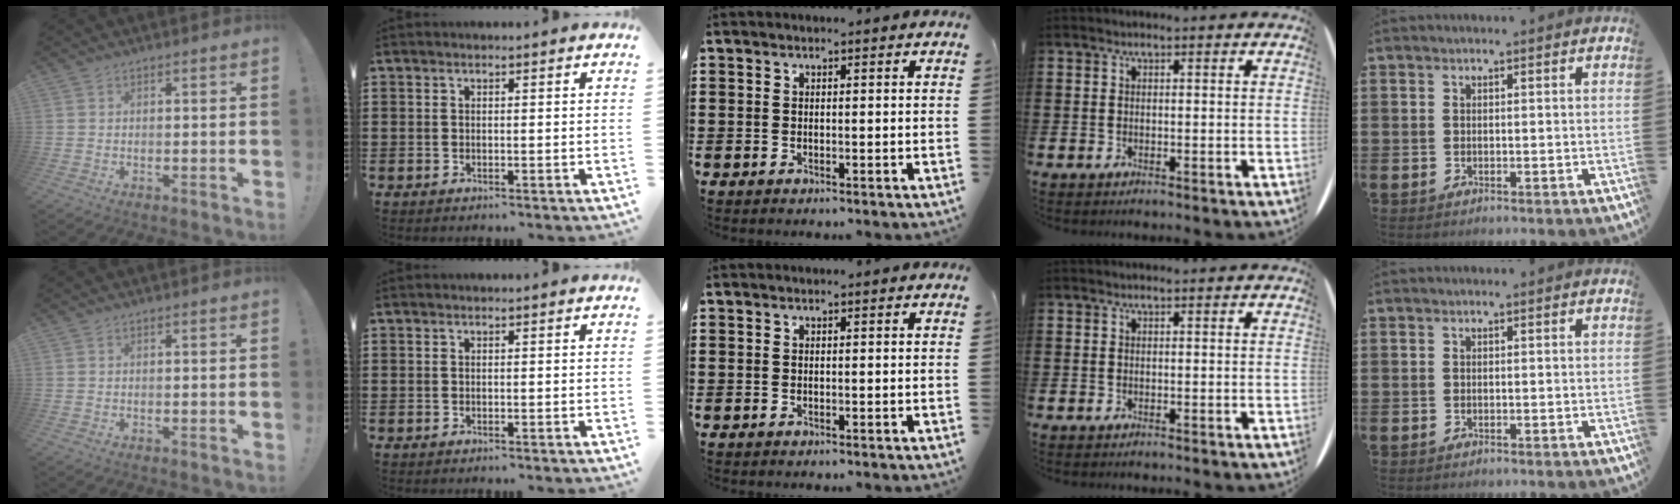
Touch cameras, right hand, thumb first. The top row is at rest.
{}